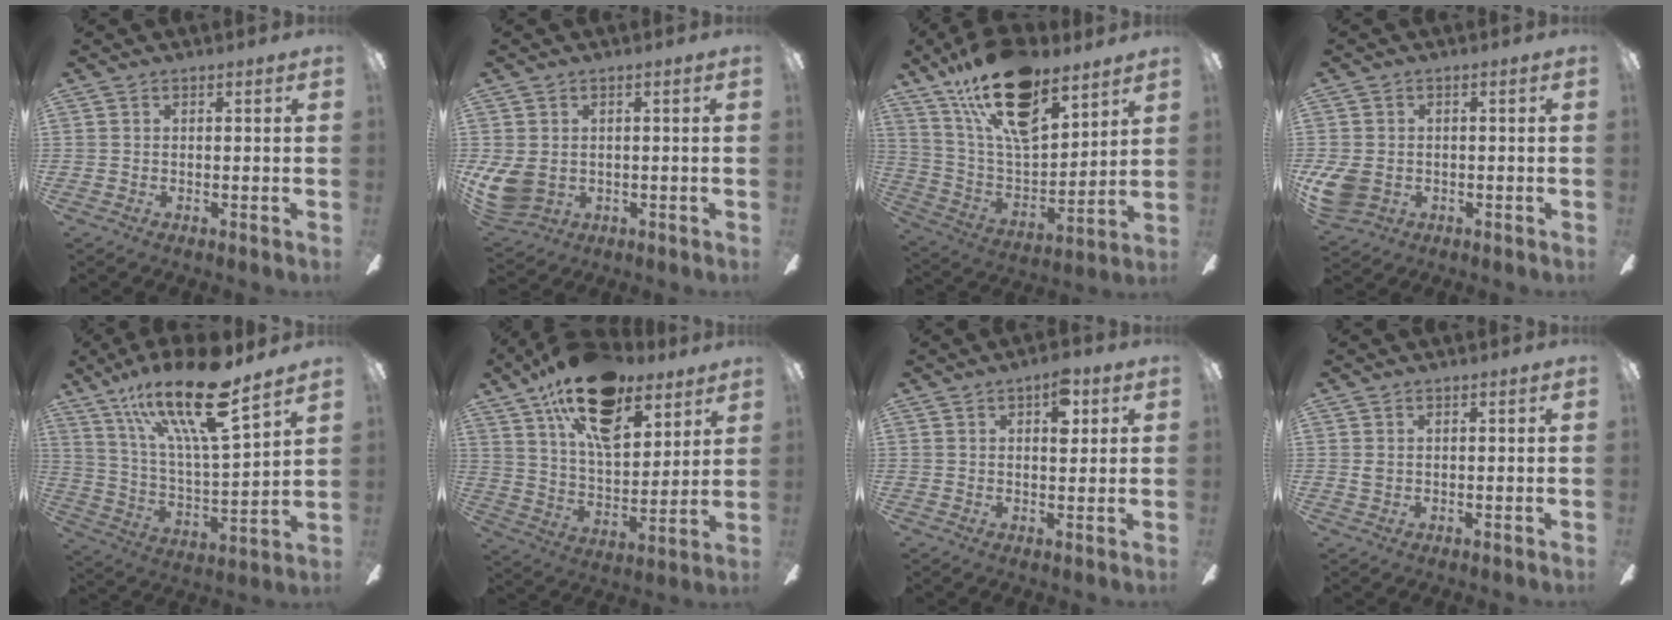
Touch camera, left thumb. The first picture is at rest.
{"total": 7.4, "force": [0.4, 5.8, 4.6], "torque": [-0.106, -0.007, 0.012]}
{"total": 22.2, "force": [15.0, 9.5, 13.2], "torque": [-0.247, -0.082, 0.265]}
{"total": 7.1, "force": [-1.5, 5.7, 4.1], "torque": [-0.094, 0.006, -0.024]}
{"total": 23.7, "force": [15.9, 6.2, 16.4], "torque": [-0.294, -0.089, 0.263]}
{"total": 21.8, "force": [13.7, 10.9, 13.0], "torque": [-0.216, -0.066, 0.241]}
{"total": 6.2, "force": [3.1, 2.8, 4.6], "torque": [-0.057, -0.008, 0.046]}
{"total": 1.2, "force": [0.5, 0.8, 0.8], "torque": [-0.019, 0.003, 0.008]}